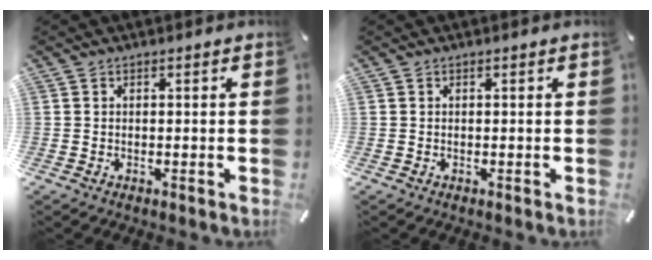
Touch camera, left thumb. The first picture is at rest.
{"total": 0.0}